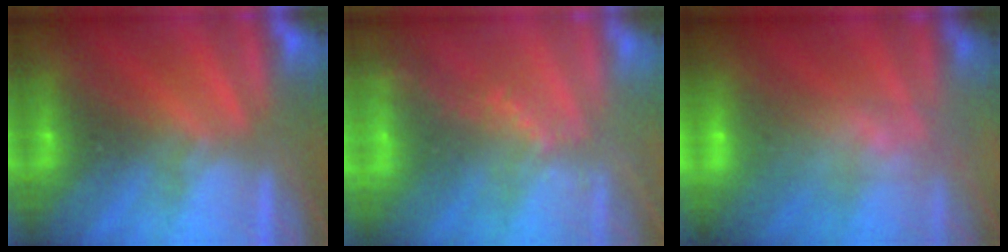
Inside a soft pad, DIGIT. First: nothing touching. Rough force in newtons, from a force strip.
{"total": 2.9}
{"total": 9.0}